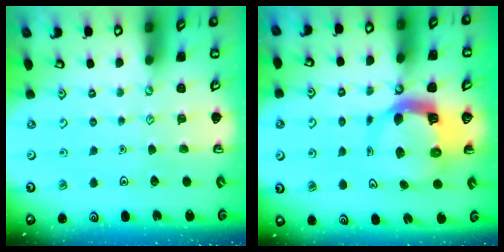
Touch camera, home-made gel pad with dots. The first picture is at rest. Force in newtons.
{"total": 8.5, "press": 8.4, "slide": 1.3}